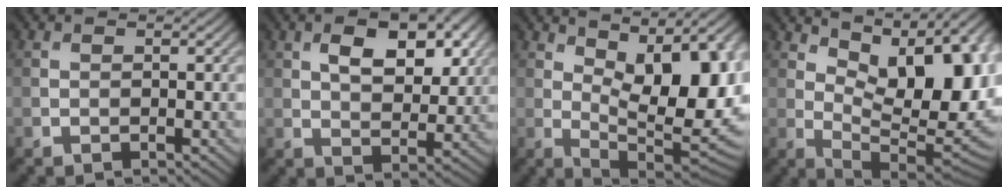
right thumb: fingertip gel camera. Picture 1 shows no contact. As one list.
[{"total": 8.4, "force": [3.2, 4.4, 6.4], "torque": [-0.104, -0.001, 0.055]}, {"total": 15.7, "force": [4.2, 6.7, 13.5], "torque": [-0.180, 0.024, 0.069]}, {"total": 16.3, "force": [5.6, 7.5, 13.3], "torque": [-0.186, 0.032, 0.089]}]